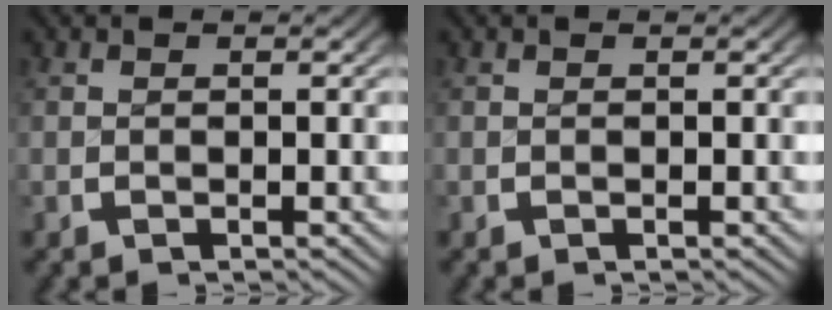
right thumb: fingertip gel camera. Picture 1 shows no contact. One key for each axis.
{"total": 0.0}